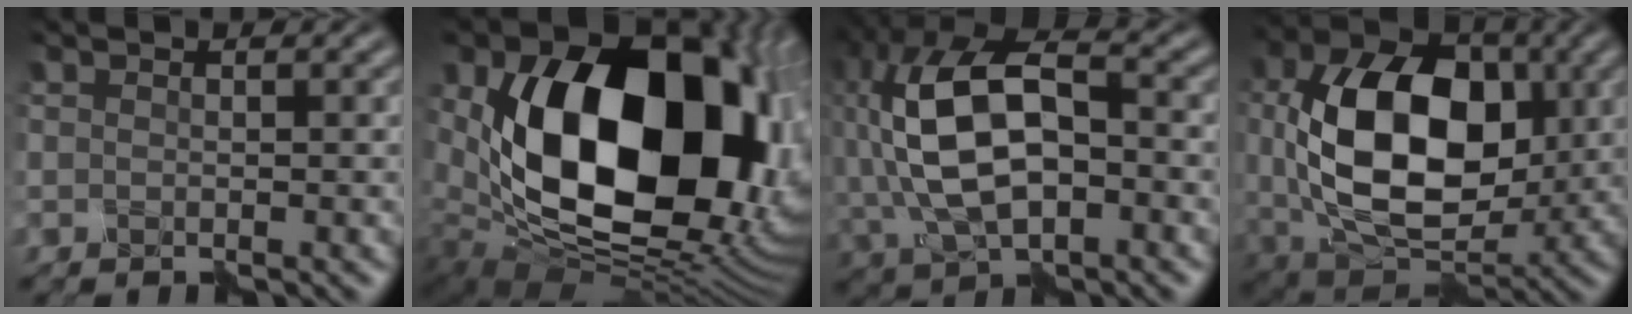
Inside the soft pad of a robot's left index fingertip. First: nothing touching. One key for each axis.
{"total": 19.5, "fx": 2.6, "fy": 13.5, "fz": 13.9, "tx": -0.249, "ty": -0.037, "tz": 0.072}
{"total": 13.2, "fx": -0.2, "fy": 7.7, "fz": 10.7, "tx": -0.229, "ty": 0.002, "tz": -0.002}
{"total": 12.8, "fx": 0.6, "fy": 8.4, "fz": 9.6, "tx": -0.169, "ty": -0.001, "tz": 0.013}